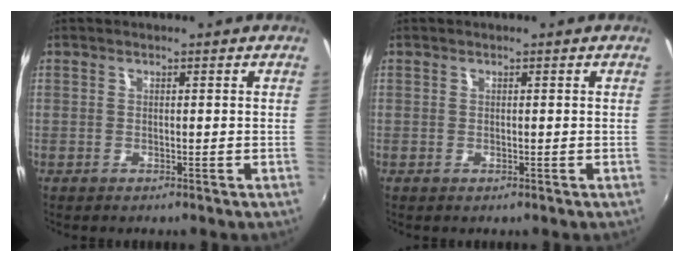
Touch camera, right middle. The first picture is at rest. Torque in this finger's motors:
{"motor_torque": [0.03, -0.20, 0.03, 0.00]}